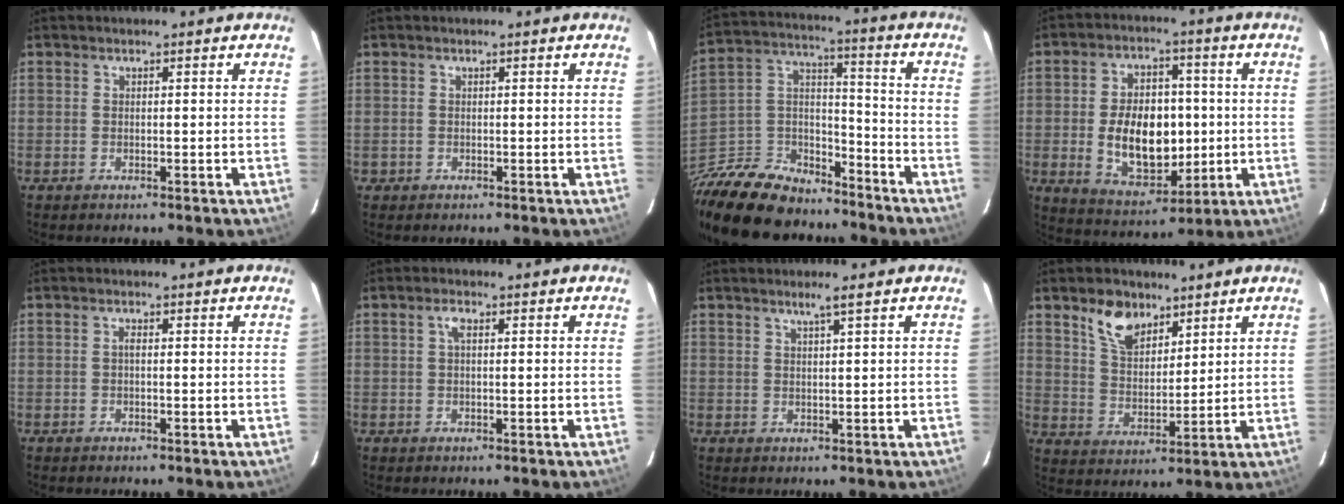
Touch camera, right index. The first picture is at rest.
{"total": 1.0, "force": [-0.3, 1.0, -0.1], "torque": [0.000, 0.003, -0.002]}
{"total": 19.6, "force": [-15.3, 9.9, 7.2], "torque": [-0.185, 0.044, -0.255]}
{"total": 14.3, "force": [-1.1, 9.1, 11.0], "torque": [-0.207, 0.011, 0.004]}
{"total": 0.7, "force": [-0.1, 0.2, 0.6], "torque": [-0.012, 0.003, -0.002]}
{"total": 1.7, "force": [0.5, 0.6, 1.5], "torque": [-0.030, 0.006, 0.008]}
{"total": 2.1, "force": [1.4, -0.4, 1.5], "torque": [-0.029, -0.002, 0.024]}
{"total": 8.7, "force": [5.7, 4.8, 4.4], "torque": [-0.078, 0.012, 0.110]}